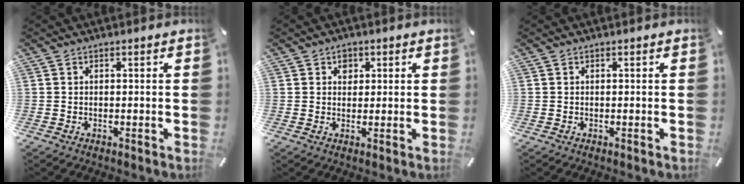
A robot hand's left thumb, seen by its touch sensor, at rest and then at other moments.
{"total": 2.4, "force": [0.8, 2.1, 0.7], "torque": [0.006, -0.005, 0.007]}
{"total": 0.0}